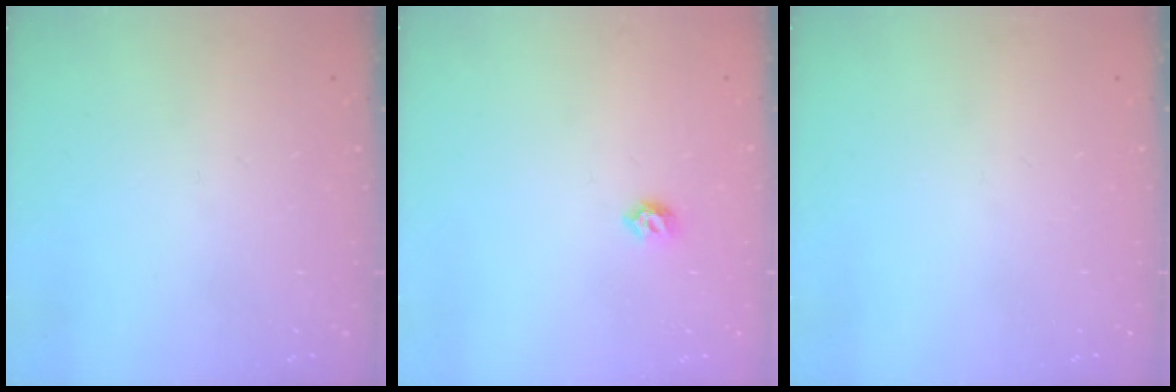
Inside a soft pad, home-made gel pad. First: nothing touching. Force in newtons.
{"total": 5.0, "press": 4.9, "slide": 1.1}
{"total": 0.0}